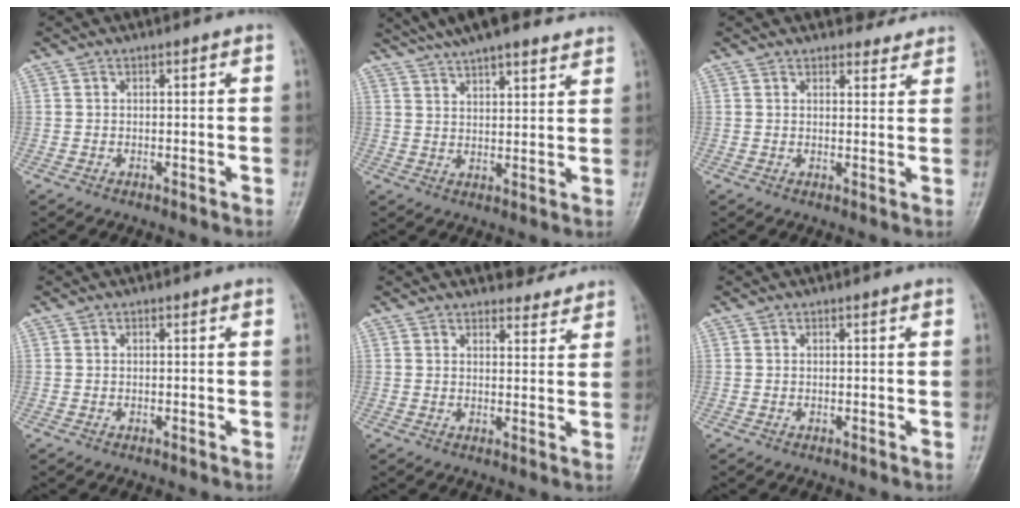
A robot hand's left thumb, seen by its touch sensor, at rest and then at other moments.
{"total": 15.3, "force": [12.6, 3.8, 7.8], "torque": [-0.110, -0.015, 0.191]}
{"total": 3.3, "force": [3.1, 1.1, 0.2], "torque": [0.018, -0.021, 0.037]}
{"total": 0.0}
{"total": 4.0, "force": [3.8, 1.2, 0.3], "torque": [0.018, -0.026, 0.046]}
{"total": 0.0}